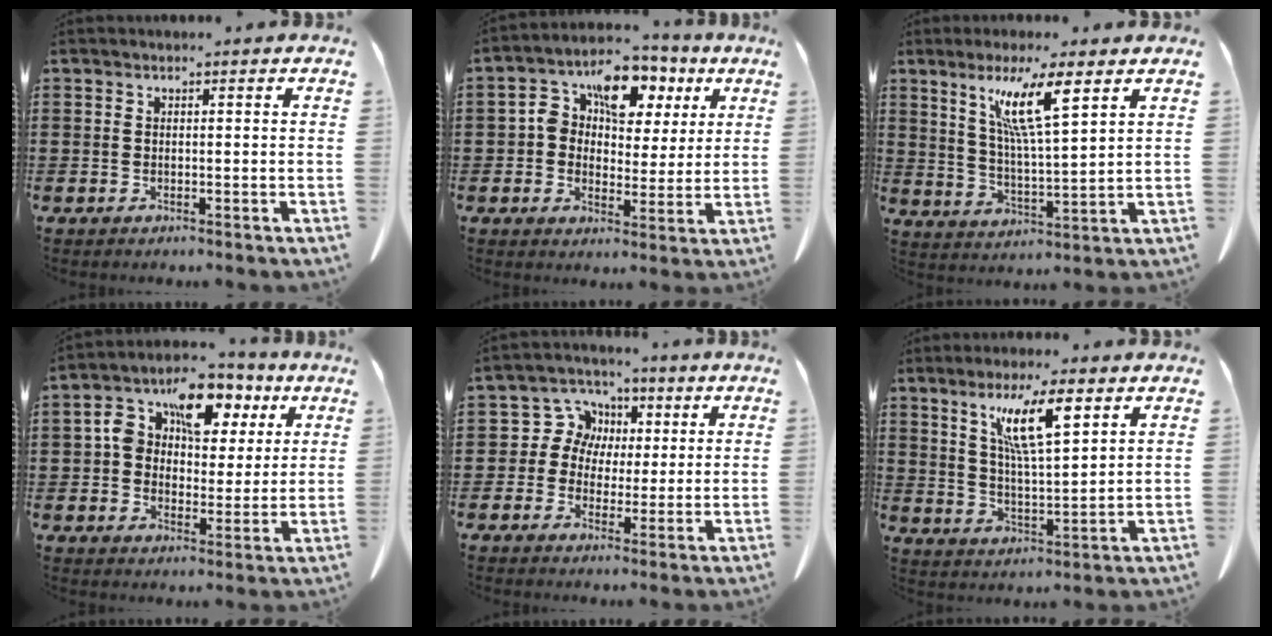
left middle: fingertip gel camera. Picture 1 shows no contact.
{"total": 8.4, "force": [3.4, 5.8, 5.1], "torque": [-0.109, 0.008, 0.057]}
{"total": 9.0, "force": [5.5, 0.7, 7.1], "torque": [-0.144, -0.013, 0.091]}
{"total": 9.9, "force": [4.3, 6.3, 6.3], "torque": [-0.115, 0.004, 0.070]}
{"total": 6.9, "force": [1.3, 6.6, 1.7], "torque": [-0.070, 0.009, 0.022]}
{"total": 9.8, "force": [5.7, 2.1, 7.8], "torque": [-0.156, -0.005, 0.096]}